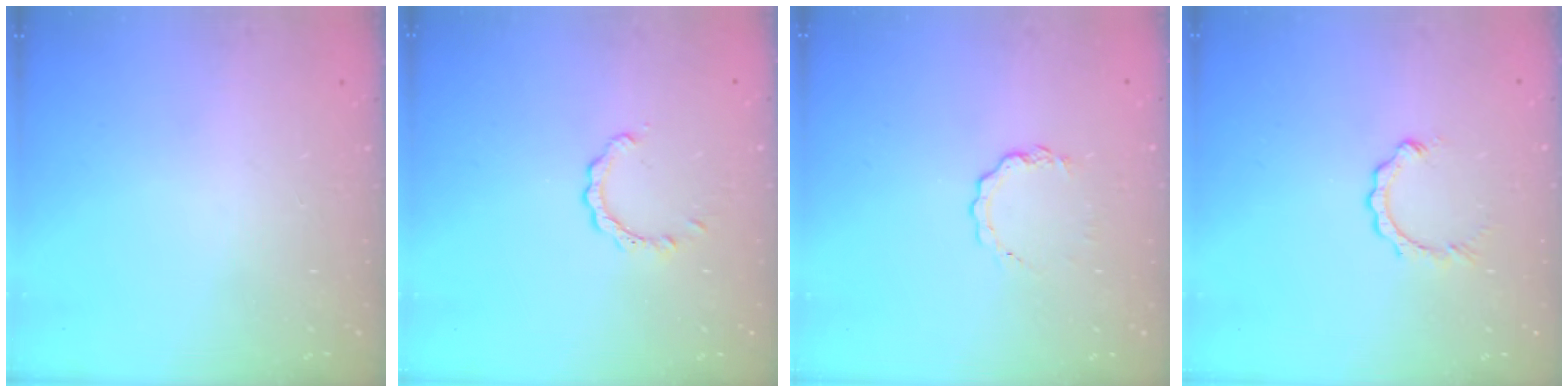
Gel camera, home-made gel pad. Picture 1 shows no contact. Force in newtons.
{"total": 3.0, "press": 3.0, "slide": 0.1}
{"total": 5.8, "press": 5.8, "slide": 0.5}
{"total": 2.9, "press": 2.9, "slide": 0.3}